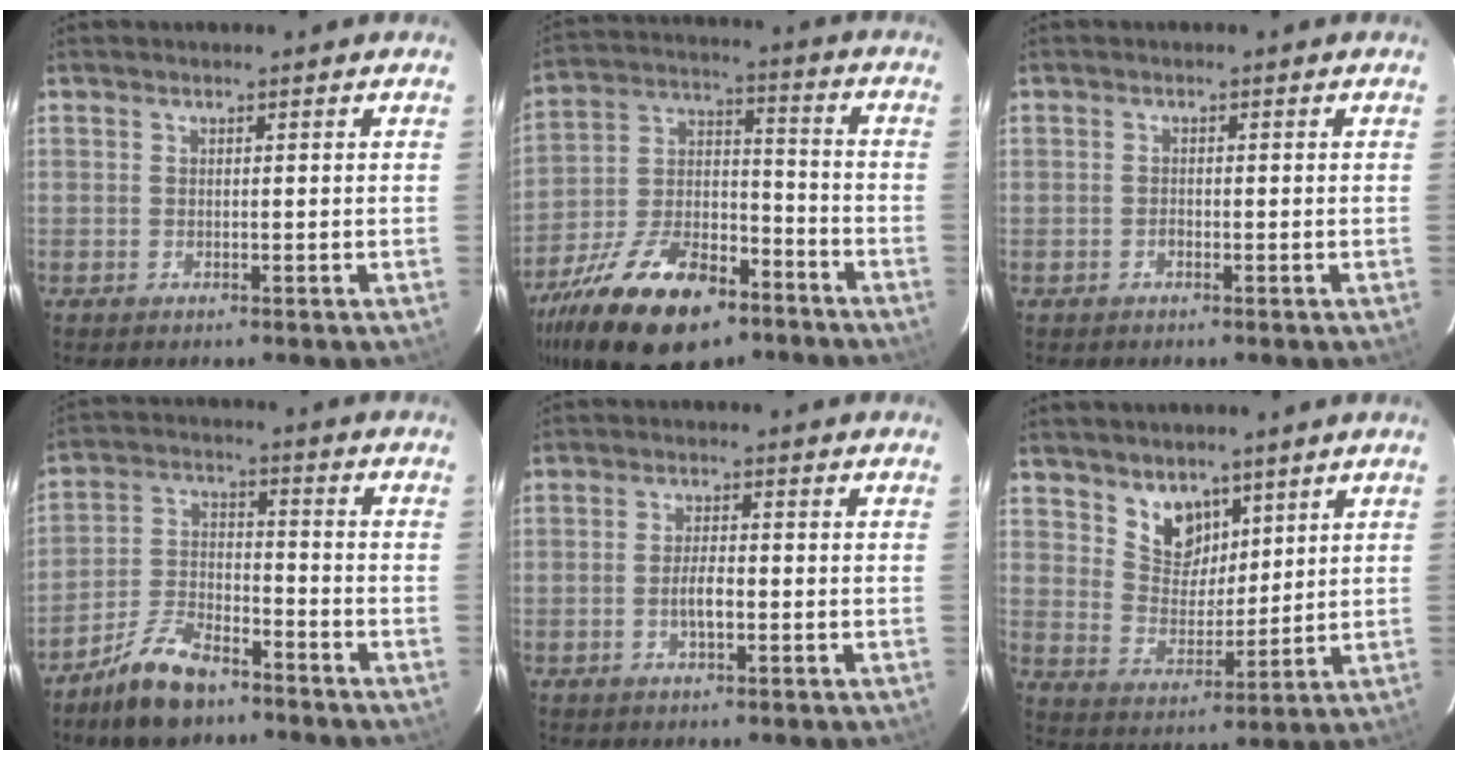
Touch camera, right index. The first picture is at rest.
{"total": 23.1, "force": [-14.7, 11.2, 13.9], "torque": [-0.281, -0.008, -0.241]}
{"total": 0.7, "force": [-0.5, 0.5, 0.2], "torque": [-0.003, 0.002, -0.010]}
{"total": 10.8, "force": [-8.2, 4.4, 5.6], "torque": [-0.124, 0.009, -0.153]}
{"total": 3.3, "force": [-1.1, 1.1, 2.9], "torque": [-0.056, -0.001, -0.017]}
{"total": 7.7, "force": [5.2, 5.0, 2.6], "torque": [-0.038, 0.003, 0.106]}